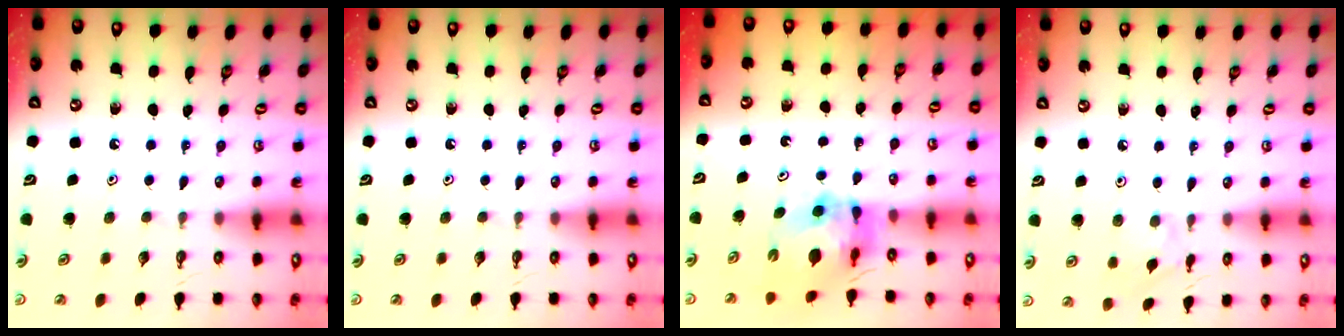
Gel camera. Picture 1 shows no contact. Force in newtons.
{"total": 0.0}
{"total": 10.0, "press": 10.0, "slide": 1.0}
{"total": 3.5, "press": 3.5, "slide": 0.5}